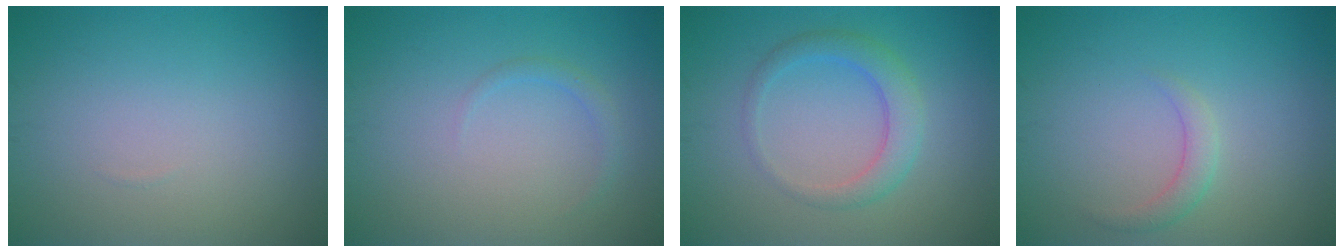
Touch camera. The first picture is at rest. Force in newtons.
{"total": 1.0, "press": 1.0, "slide": 0.1}
{"total": 3.0, "press": 3.0, "slide": 0.1}
{"total": 1.6, "press": 1.6, "slide": 0.1}